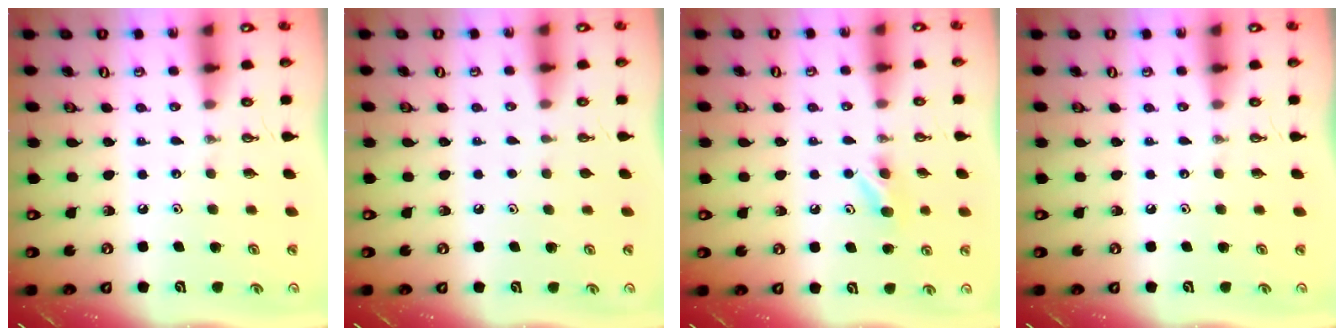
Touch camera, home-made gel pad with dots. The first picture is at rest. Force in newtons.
{"total": 0.5, "press": 0.0, "slide": 0.5}
{"total": 5.9, "press": 5.9, "slide": 0.6}
{"total": 0.0}